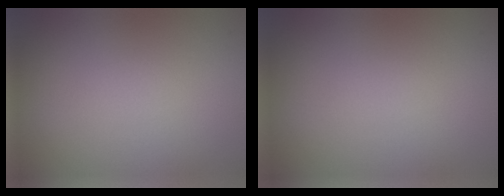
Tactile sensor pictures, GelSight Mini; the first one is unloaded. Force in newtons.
{"total": 0.0}